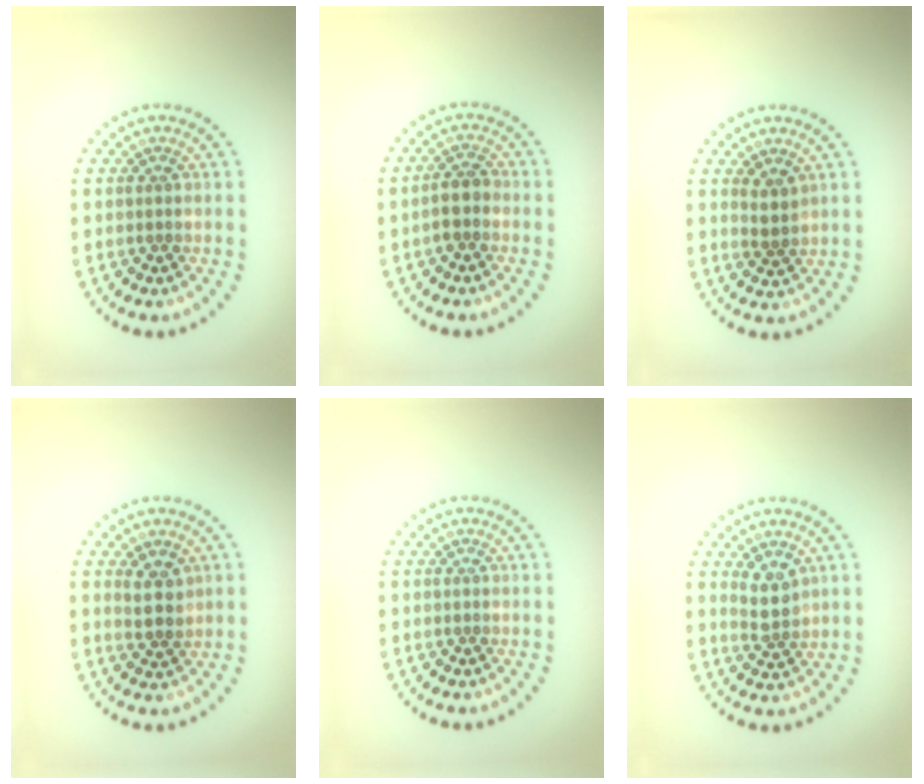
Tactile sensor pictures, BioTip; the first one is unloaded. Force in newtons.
{"total": 2.0, "press": 1.8, "slide": 0.9}
{"total": 1.5, "press": 1.0, "slide": 1.1}
{"total": 2.1, "press": 2.0, "slide": 0.8}
{"total": 0.0}
{"total": 2.4, "press": 2.2, "slide": 1.0}